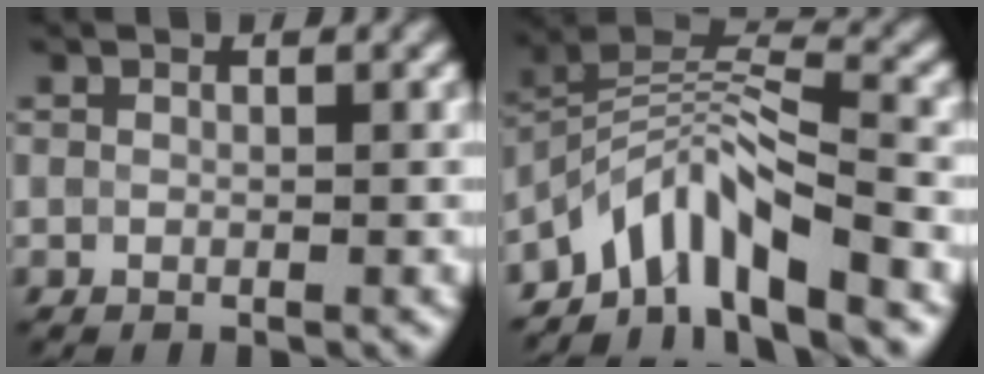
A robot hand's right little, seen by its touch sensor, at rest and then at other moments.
{"total": 6.6, "force": [-4.6, 2.0, 4.3], "torque": [-0.061, 0.004, -0.097]}